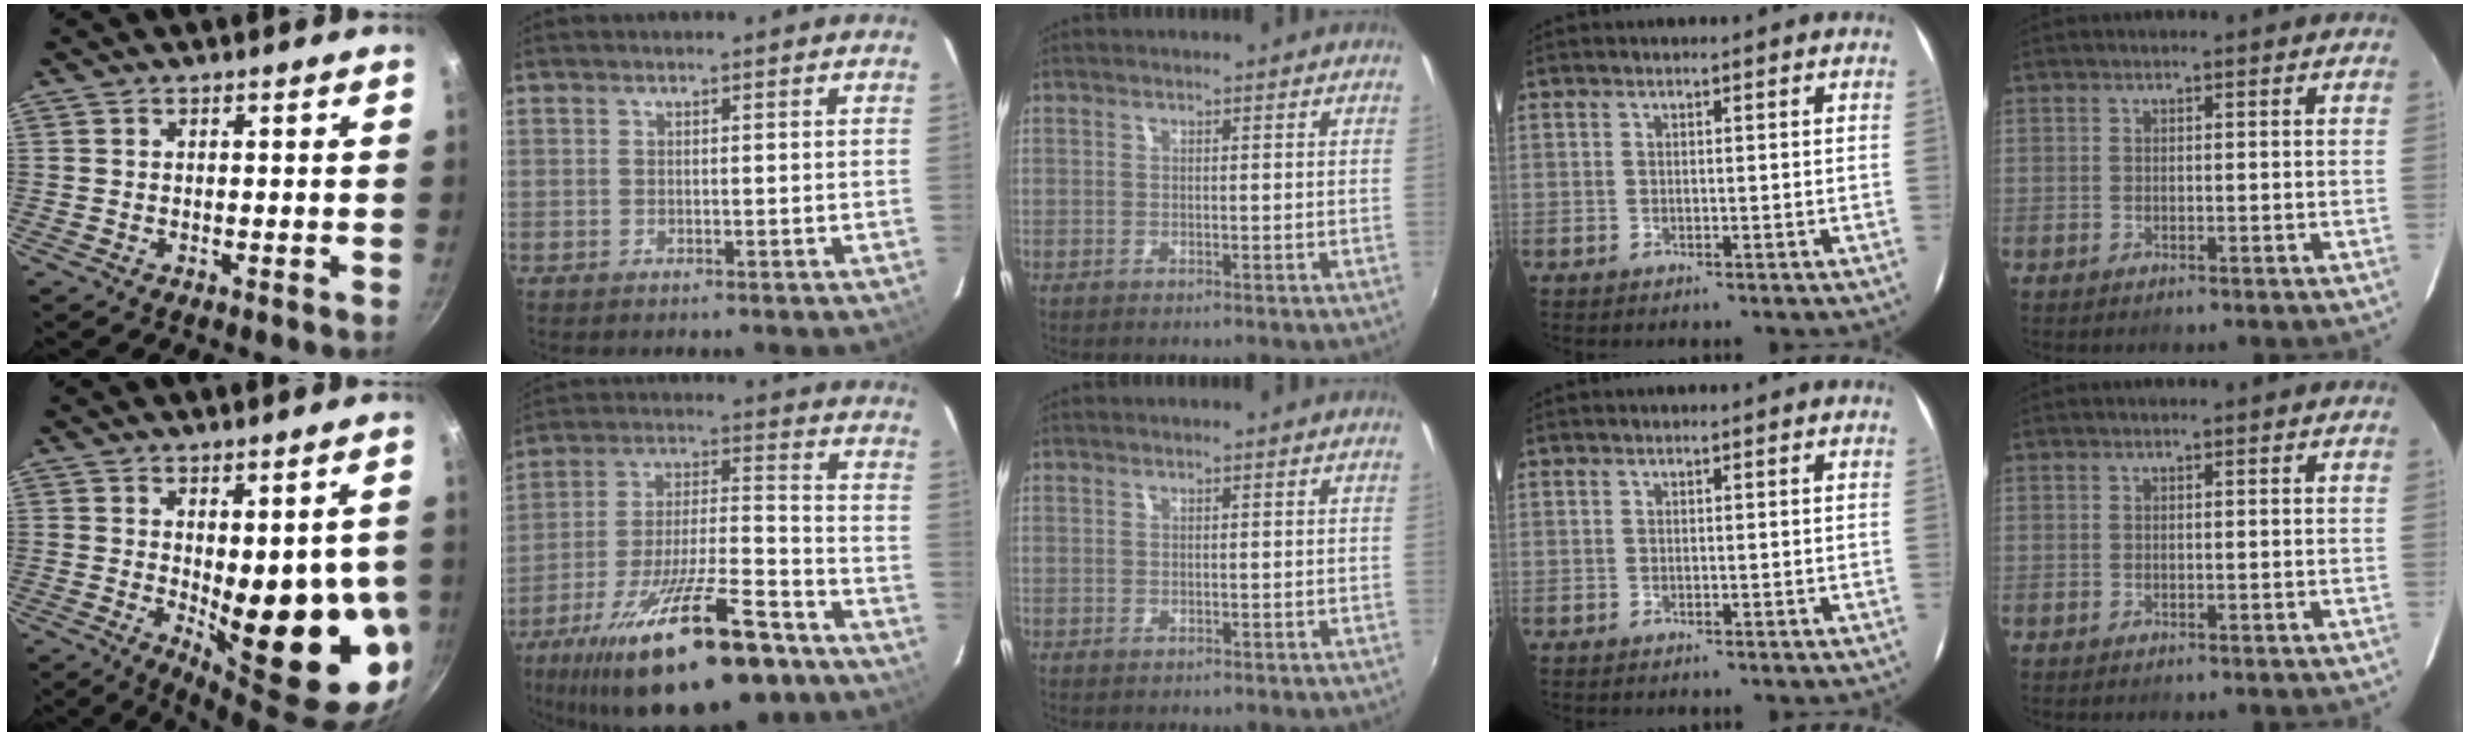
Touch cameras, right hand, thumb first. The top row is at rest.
{"thumb": {"total": 18.2, "force": [-1.3, 6.5, 16.9], "torque": [-0.202, -0.033, 0.003]}, "index": {"total": 26.9, "force": [-18.0, 8.0, 18.3], "torque": [-0.330, -0.035, -0.276]}}